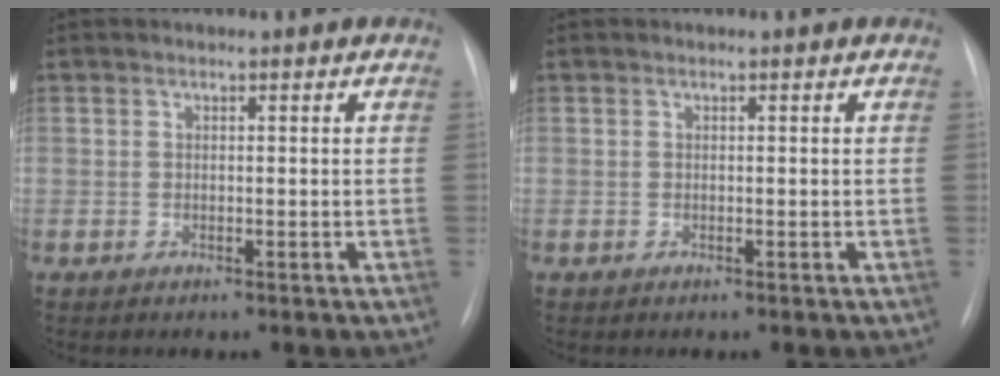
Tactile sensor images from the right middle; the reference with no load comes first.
{"total": 0.0}